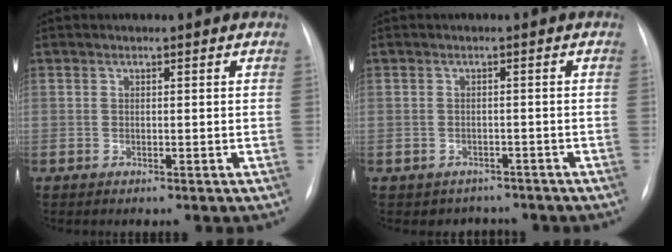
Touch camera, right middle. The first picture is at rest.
{"total": 3.3, "force": [-2.6, 1.9, -0.2], "torque": [-0.003, 0.015, -0.033]}